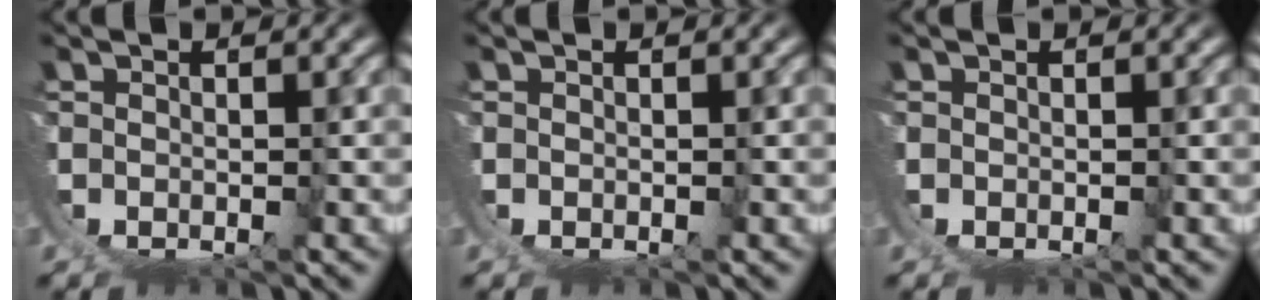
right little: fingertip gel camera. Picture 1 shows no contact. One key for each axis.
{"total": 0.0}
{"total": 0.0}